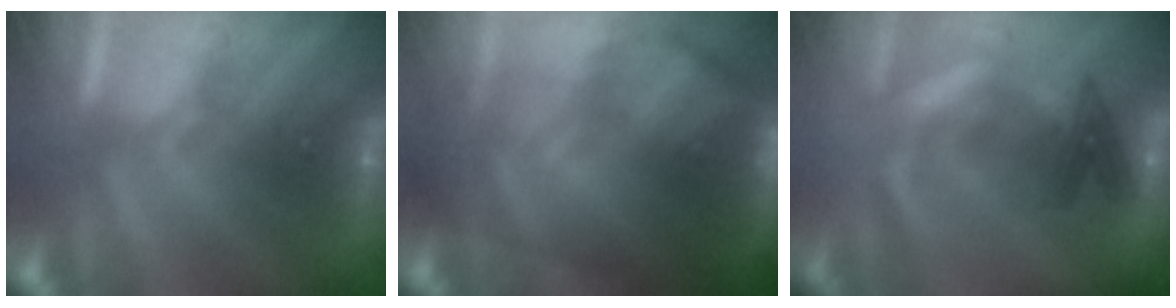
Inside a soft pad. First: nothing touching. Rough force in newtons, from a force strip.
{"total": 7.8}
{"total": 2.2}